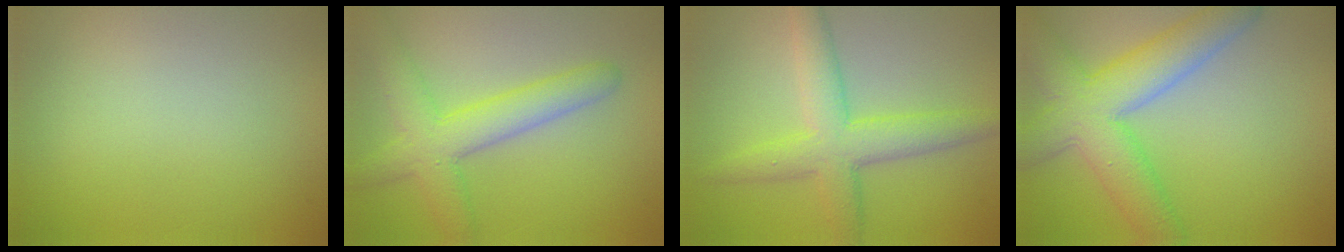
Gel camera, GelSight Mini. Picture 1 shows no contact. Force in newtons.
{"total": 5.2, "press": 5.2, "slide": 0.1}
{"total": 5.3, "press": 5.3, "slide": 0.2}
{"total": 7.6, "press": 7.6, "slide": 0.4}